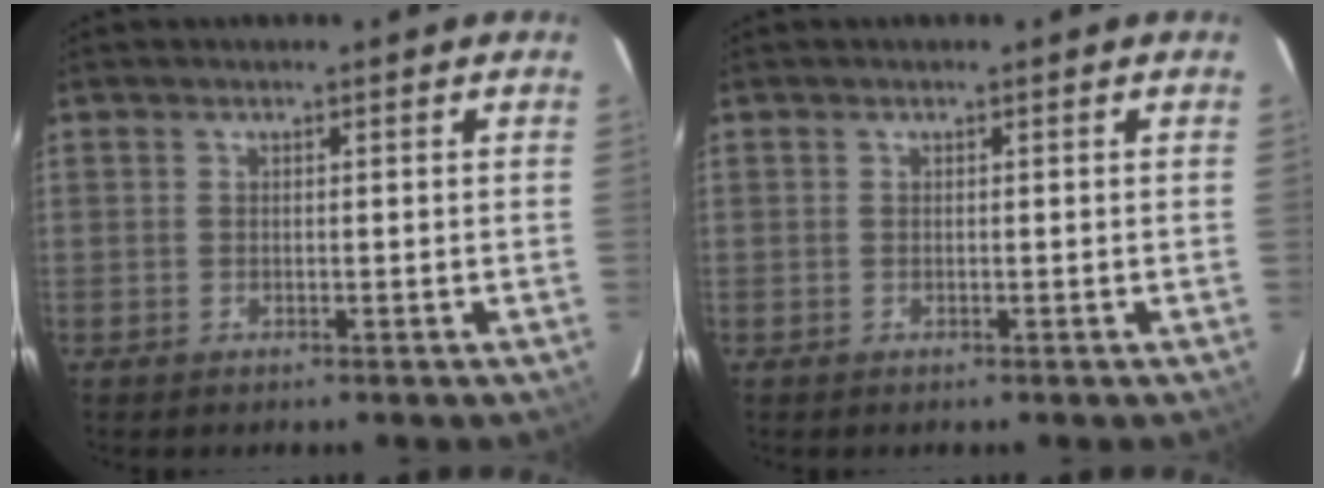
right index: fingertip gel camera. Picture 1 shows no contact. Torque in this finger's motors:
{"motor_torque": [-0.07, 0.06, 0.00, 0.00]}